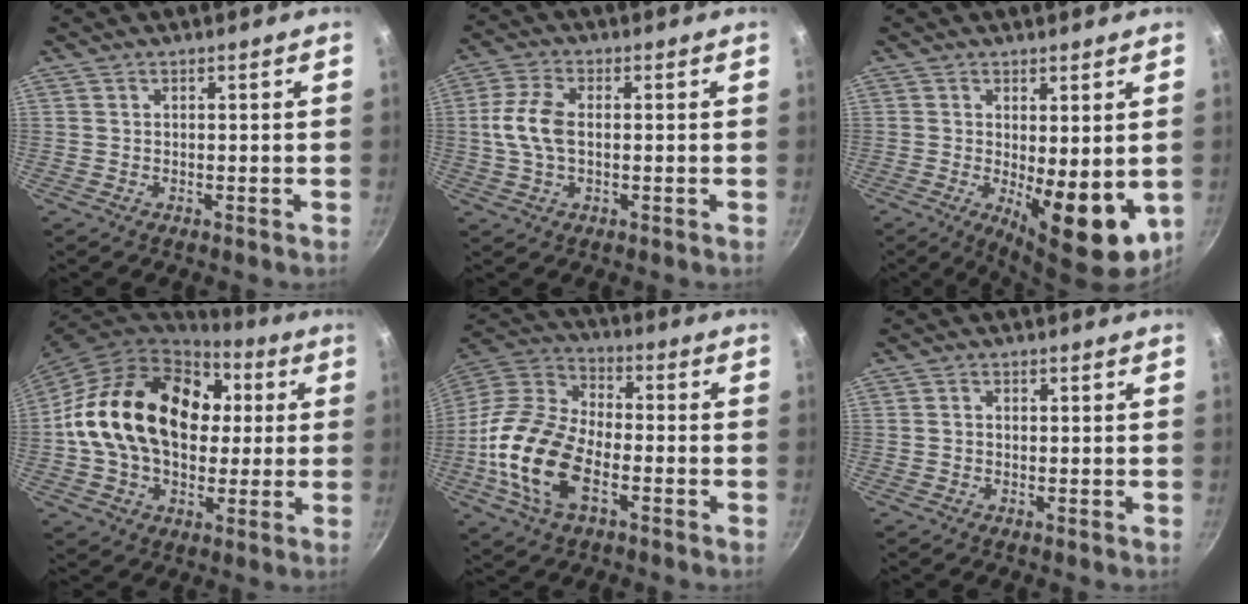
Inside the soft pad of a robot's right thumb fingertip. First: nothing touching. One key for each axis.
{"total": 7.9, "fx": 0.3, "fy": 4.3, "fz": 6.6, "tx": -0.142, "ty": 0.013, "tz": 0.001}
{"total": 11.9, "fx": -1.4, "fy": 4.7, "fz": 10.9, "tx": -0.123, "ty": -0.012, "tz": -0.005}
{"total": 24.8, "fx": 3.2, "fy": 17.5, "fz": 17.3, "tx": -0.275, "ty": 0.033, "tz": 0.049}
{"total": 19.6, "fx": -5.7, "fy": 11.1, "fz": 15.1, "tx": -0.290, "ty": 0.035, "tz": -0.128}
{"total": 0.9, "fx": 0.0, "fy": 0.8, "fz": 0.5, "tx": -0.007, "ty": 0.005, "tz": -0.001}